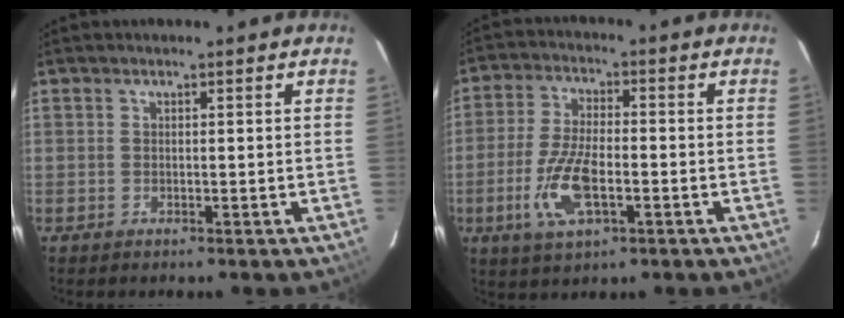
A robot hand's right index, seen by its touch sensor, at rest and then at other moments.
{"total": 10.7, "force": [-3.4, 4.3, 9.2], "torque": [-0.197, -0.005, -0.064]}